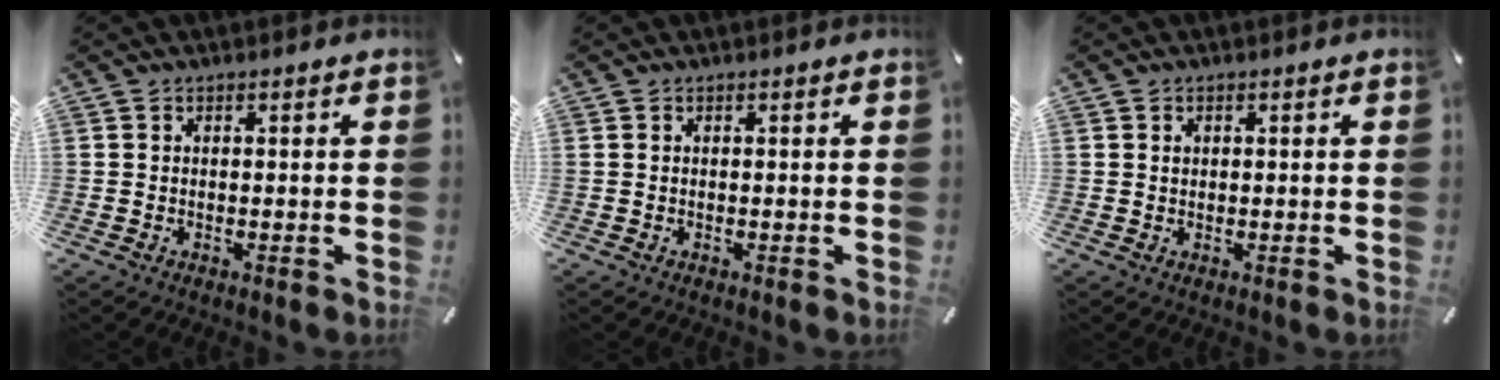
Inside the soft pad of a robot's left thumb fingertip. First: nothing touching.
{"total": 0.0}
{"total": 0.8, "force": [0.2, 0.7, 0.3], "torque": [0.001, -0.002, 0.003]}